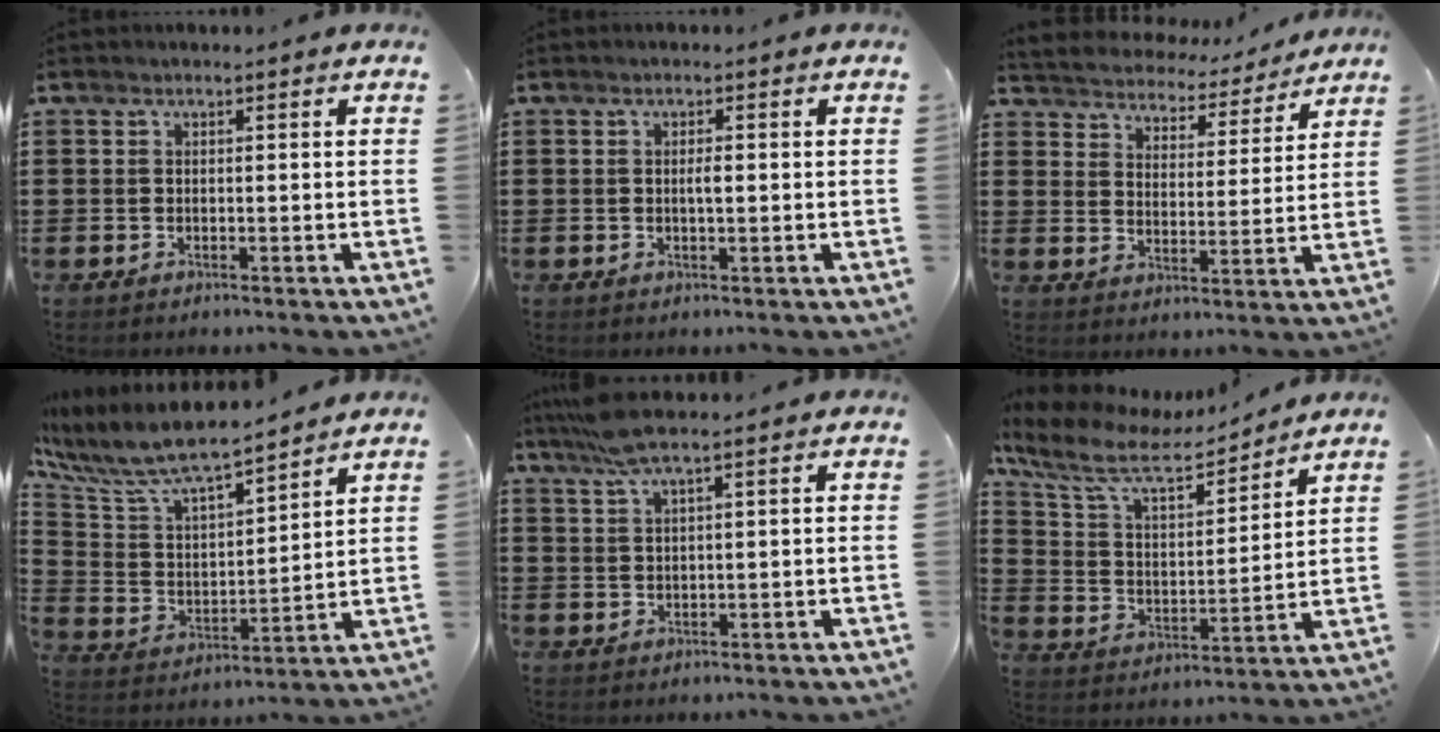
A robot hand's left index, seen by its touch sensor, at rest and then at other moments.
{"total": 1.6, "force": [0.1, 0.3, 1.5], "torque": [-0.030, 0.000, 0.001]}
{"total": 4.1, "force": [4.1, 0.4, -0.4], "torque": [-0.019, -0.036, 0.065]}
{"total": 8.5, "force": [7.3, 1.9, 3.7], "torque": [-0.106, -0.047, 0.124]}
{"total": 4.7, "force": [3.3, 0.1, 3.4], "torque": [-0.073, 0.003, 0.060]}
{"total": 10.1, "force": [8.4, 2.7, 4.9], "torque": [-0.132, -0.043, 0.142]}